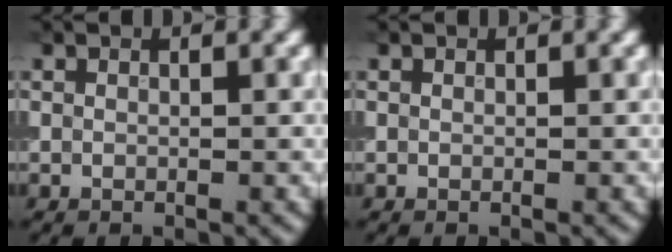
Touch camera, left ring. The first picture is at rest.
{"total": 0.0}